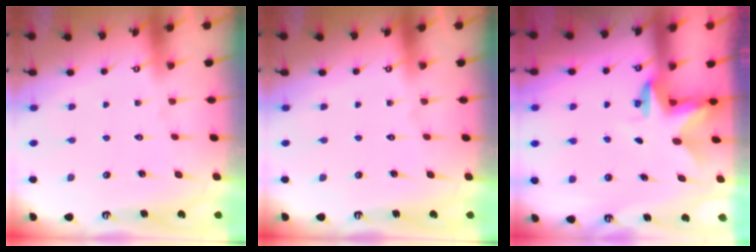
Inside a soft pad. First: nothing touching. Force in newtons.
{"total": 0.0}
{"total": 2.8, "press": 2.8, "slide": 0.2}